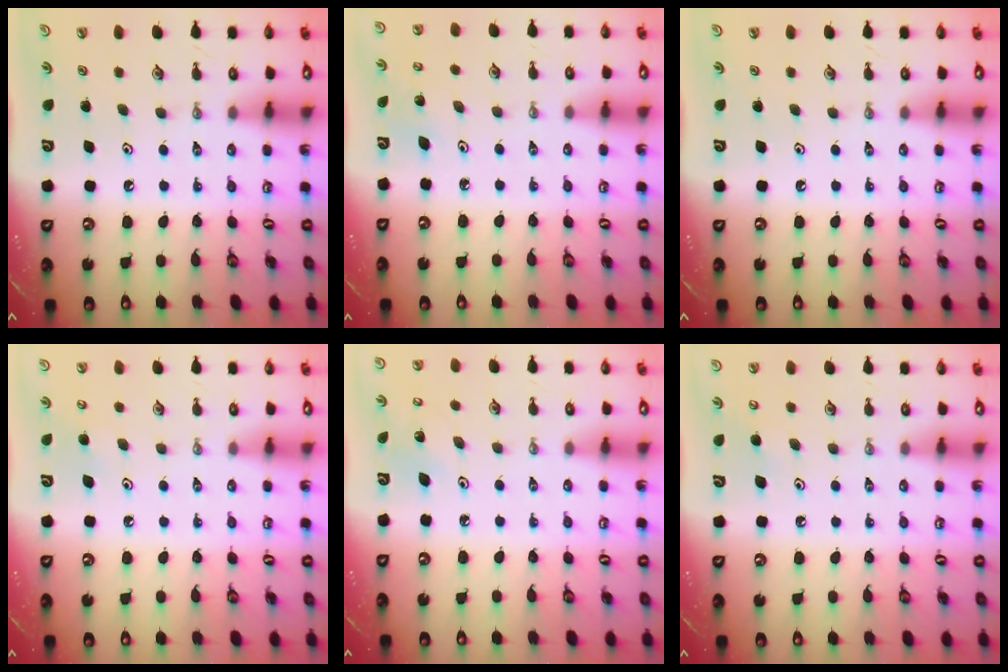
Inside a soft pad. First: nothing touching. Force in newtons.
{"total": 3.7, "press": 3.6, "slide": 0.3}
{"total": 0.0}
{"total": 4.4, "press": 4.4, "slide": 0.5}
{"total": 4.8, "press": 4.8, "slide": 0.4}
{"total": 4.8, "press": 4.8, "slide": 0.8}